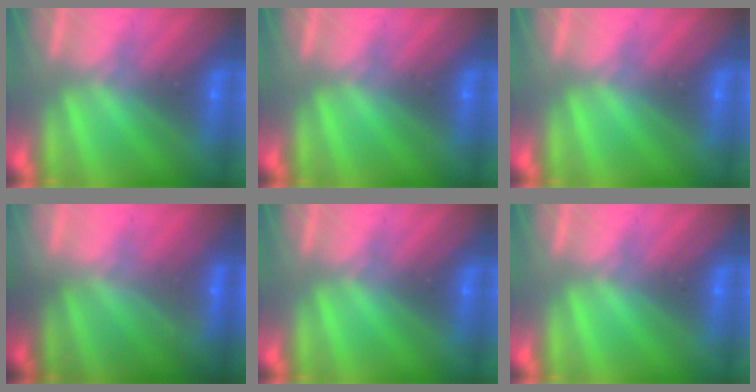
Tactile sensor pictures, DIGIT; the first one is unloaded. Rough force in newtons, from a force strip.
{"total": 0.0}
{"total": 0.0}
{"total": 1.9}
{"total": 0.0}
{"total": 0.0}